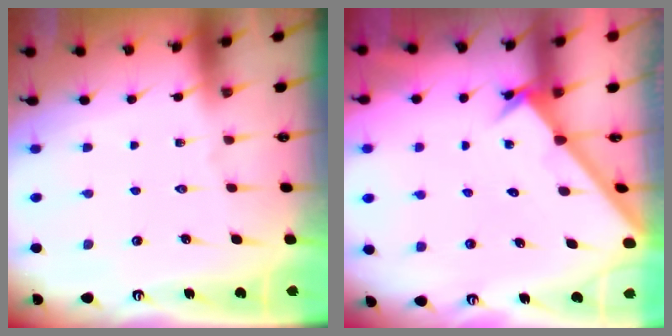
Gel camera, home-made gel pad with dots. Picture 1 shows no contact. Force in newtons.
{"total": 2.1, "press": 2.1, "slide": 0.2}